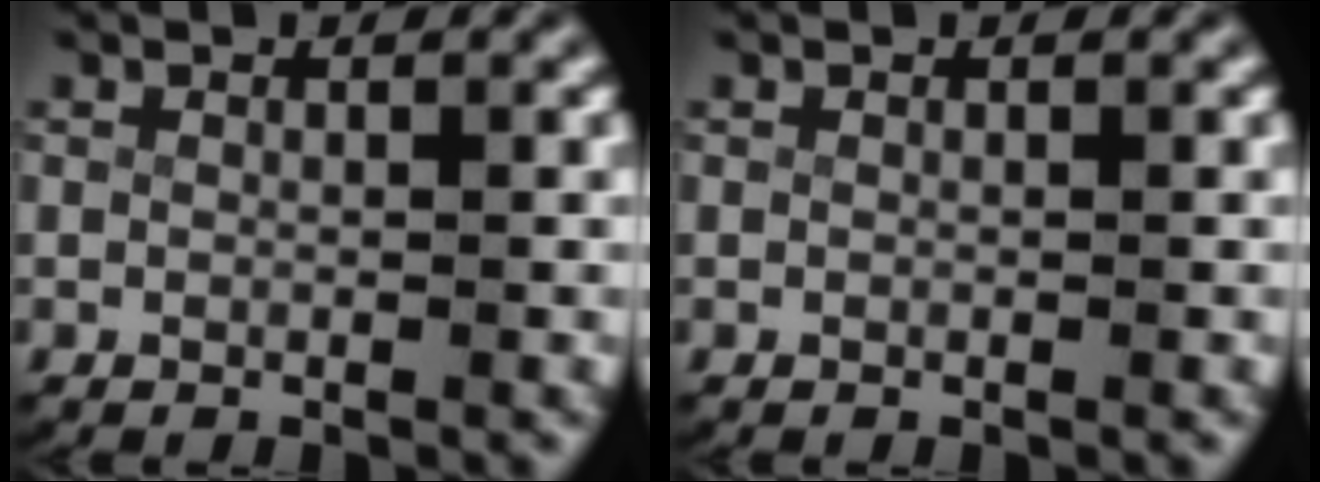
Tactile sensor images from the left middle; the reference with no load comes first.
{"total": 0.0}